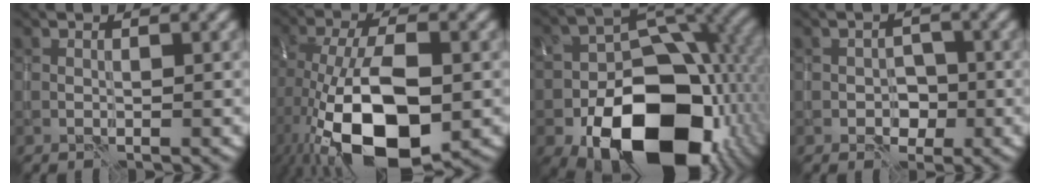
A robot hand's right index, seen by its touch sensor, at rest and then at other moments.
{"total": 14.9, "force": [-4.3, 7.4, 12.2], "torque": [-0.223, -0.017, -0.064]}
{"total": 17.1, "force": [-6.8, 11.1, 11.1], "torque": [-0.144, -0.039, -0.098]}
{"total": 2.1, "force": [-0.7, 1.7, 1.0], "torque": [-0.012, -0.003, -0.010]}